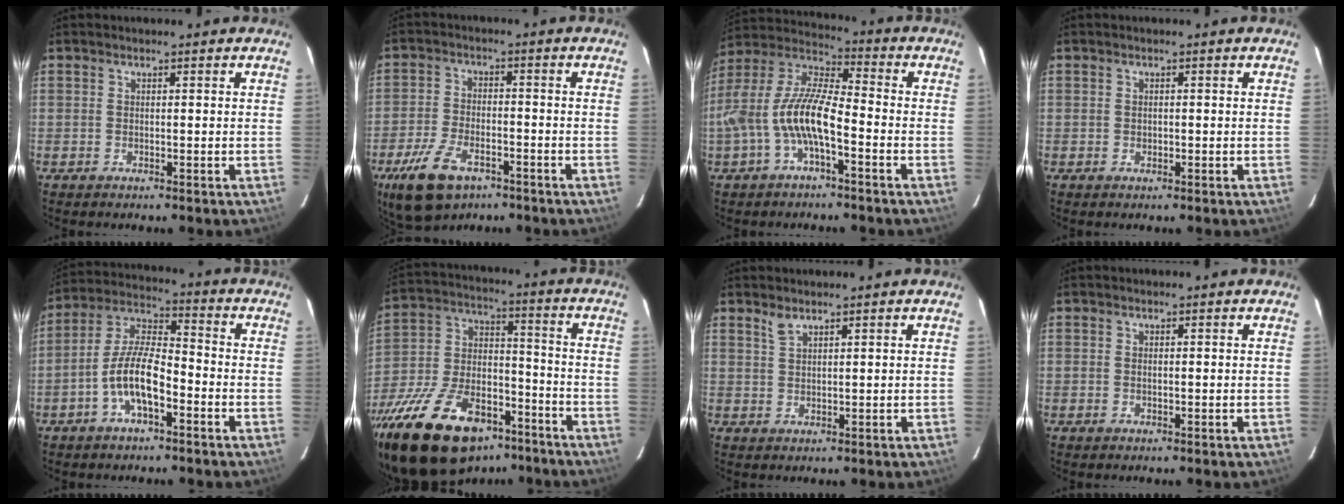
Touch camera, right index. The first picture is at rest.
{"total": 11.7, "force": [-7.1, 5.9, 7.3], "torque": [-0.172, -0.015, -0.130]}
{"total": 12.9, "force": [-4.2, 3.9, 11.5], "torque": [-0.240, 0.007, -0.079]}
{"total": 0.7, "force": [0.0, 0.6, 0.3], "torque": [-0.002, 0.002, 0.000]}
{"total": 10.3, "force": [-4.3, 3.5, 8.7], "torque": [-0.185, 0.011, -0.082]}
{"total": 27.7, "force": [-18.3, 13.5, 15.8], "torque": [-0.320, -0.004, -0.286]}
{"total": 1.9, "force": [1.6, 0.6, 0.9], "torque": [-0.018, 0.002, 0.031]}
{"total": 0.6, "force": [0.1, 0.4, 0.4], "torque": [-0.009, 0.001, 0.000]}